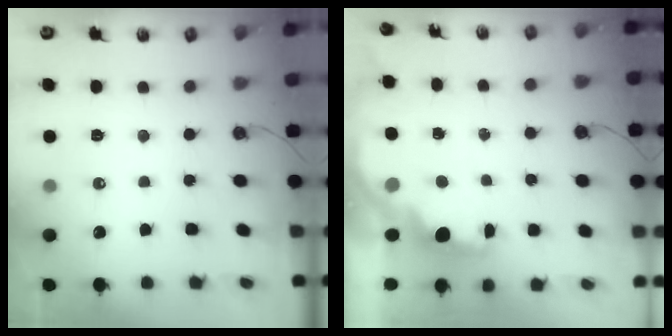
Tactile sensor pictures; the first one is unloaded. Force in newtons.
{"total": 2.5, "press": 2.3, "slide": 0.8}